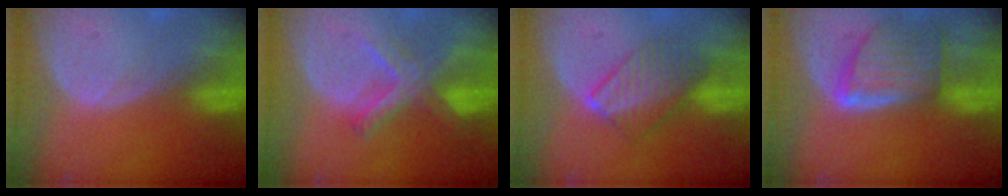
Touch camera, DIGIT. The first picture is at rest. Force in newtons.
{"total": 6.6, "press": 6.2, "slide": 2.3}
{"total": 6.4, "press": 6.4, "slide": 0.6}
{"total": 8.1, "press": 7.4, "slide": 3.3}